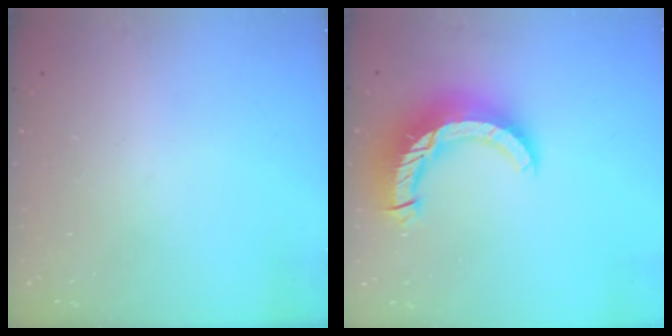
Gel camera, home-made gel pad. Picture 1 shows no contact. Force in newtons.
{"total": 13.7, "press": 13.7, "slide": 1.3}